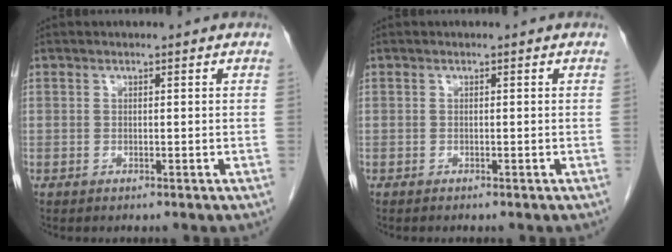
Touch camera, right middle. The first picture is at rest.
{"total": 0.0}